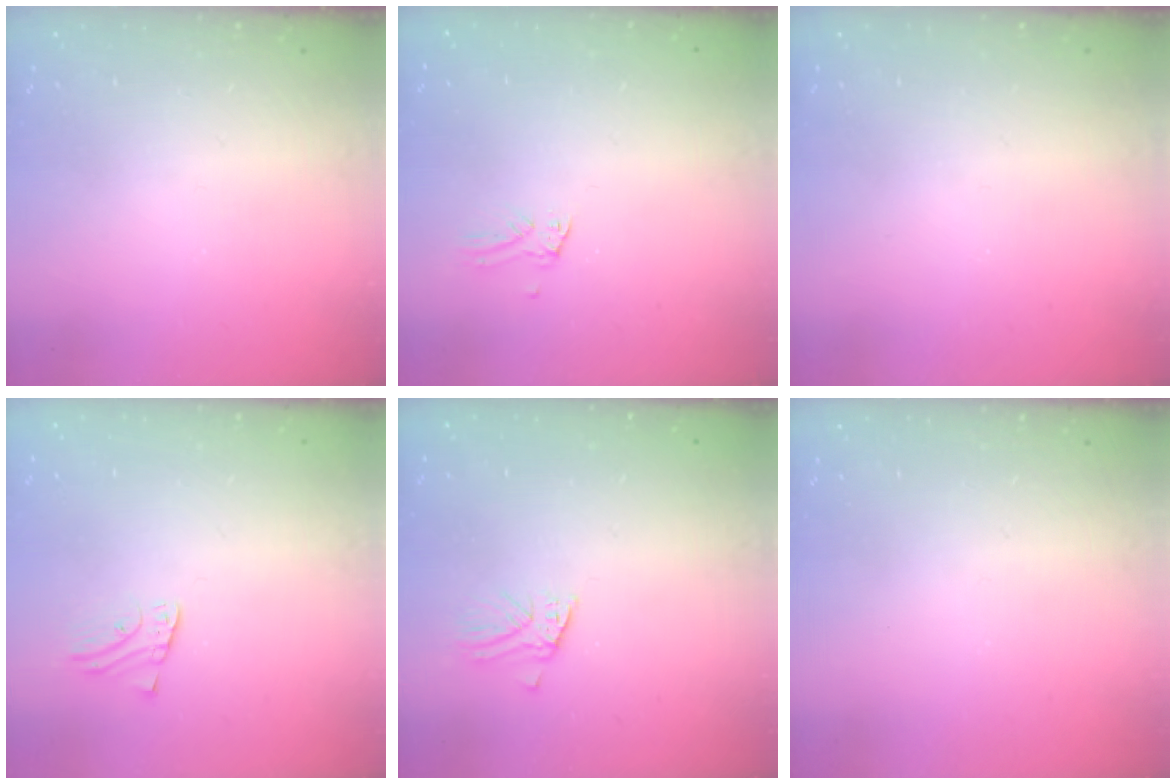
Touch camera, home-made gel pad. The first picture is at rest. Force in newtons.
{"total": 0.0}
{"total": 0.0}
{"total": 1.3, "press": 1.2, "slide": 0.1}
{"total": 1.6, "press": 1.6, "slide": 0.1}
{"total": 0.0}